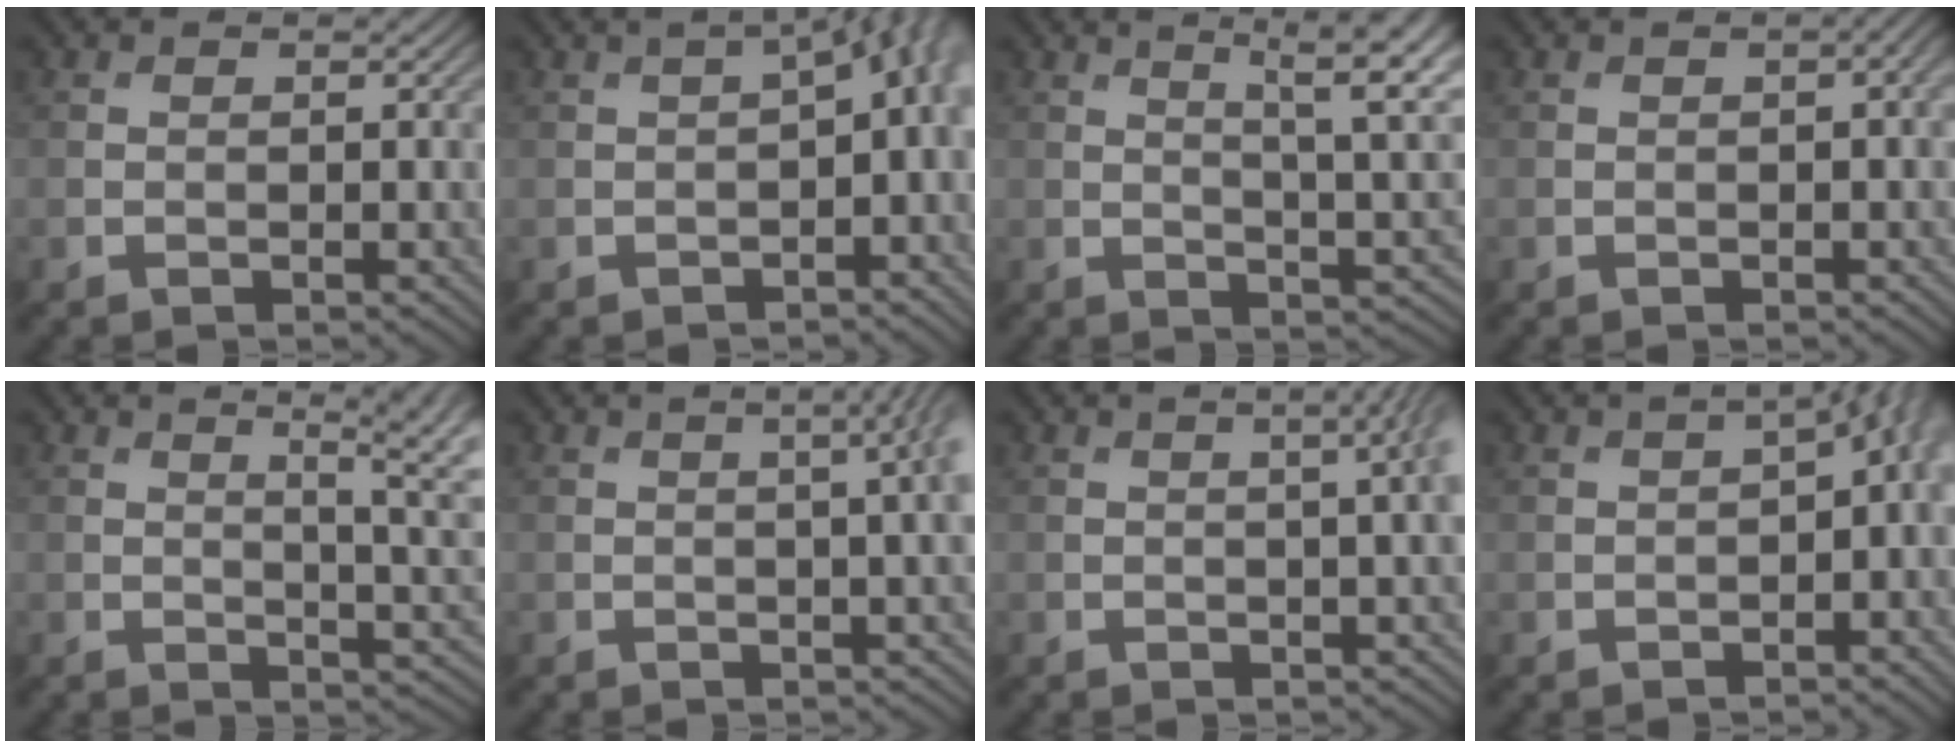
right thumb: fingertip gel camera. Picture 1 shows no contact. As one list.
[{"total": 7.6, "force": [-0.6, 3.7, 6.5], "torque": [-0.080, -0.001, -0.007]}, {"total": 10.2, "force": [5.0, 2.8, 8.4], "torque": [-0.106, 0.016, 0.064]}, {"total": 1.7, "force": [0.1, 0.4, 1.6], "torque": [-0.023, 0.005, 0.001]}, {"total": 9.3, "force": [3.4, 3.0, 8.1], "torque": [-0.094, 0.023, 0.041]}, {"total": 6.0, "force": [1.1, 1.7, 5.7], "torque": [-0.059, 0.025, 0.005]}, {"total": 5.4, "force": [1.0, 1.4, 5.1], "torque": [-0.057, 0.022, 0.005]}, {"total": 6.1, "force": [-0.4, 3.0, 5.2], "torque": [-0.068, -0.002, -0.002]}]